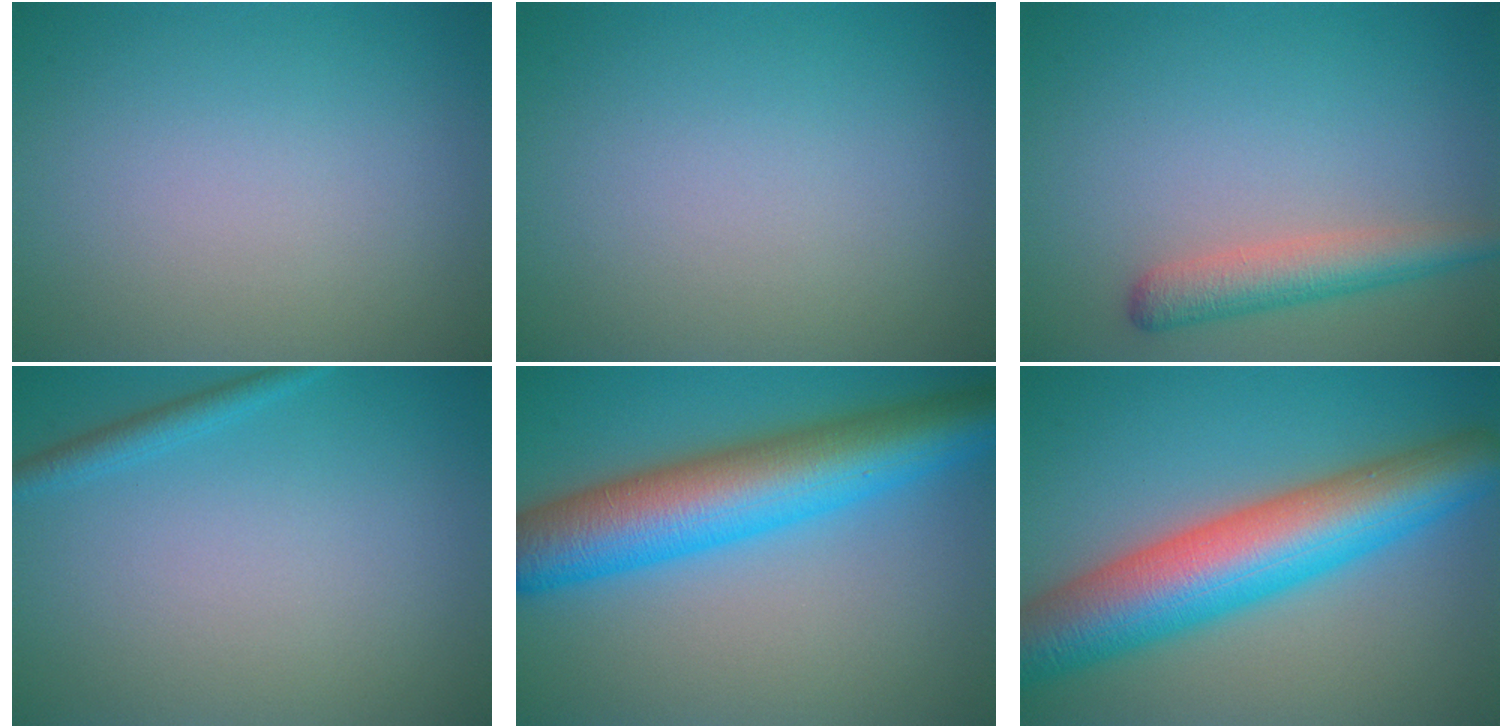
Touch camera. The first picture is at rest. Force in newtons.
{"total": 0.0}
{"total": 3.4, "press": 3.4, "slide": 0.1}
{"total": 1.5, "press": 1.5, "slide": 0.1}
{"total": 10.5, "press": 10.5, "slide": 0.2}
{"total": 11.0, "press": 11.0, "slide": 0.1}